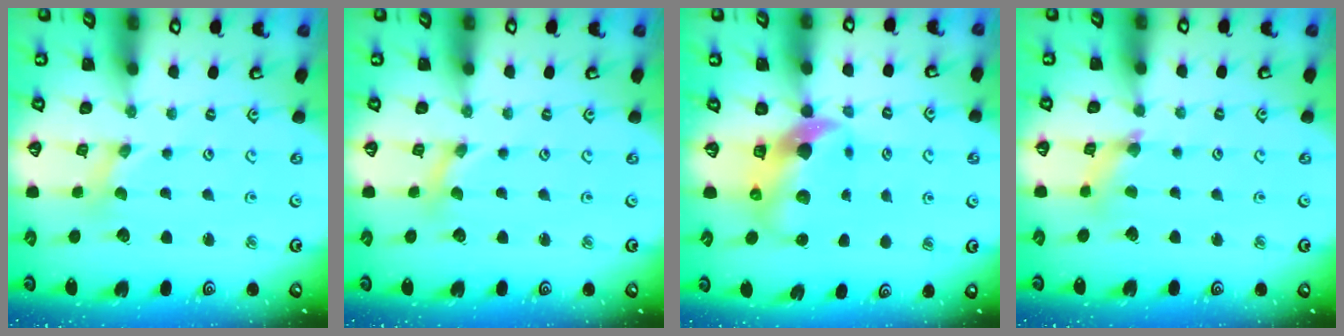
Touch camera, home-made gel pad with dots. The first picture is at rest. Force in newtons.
{"total": 0.0}
{"total": 8.9, "press": 8.8, "slide": 1.3}
{"total": 2.9, "press": 2.9, "slide": 0.4}